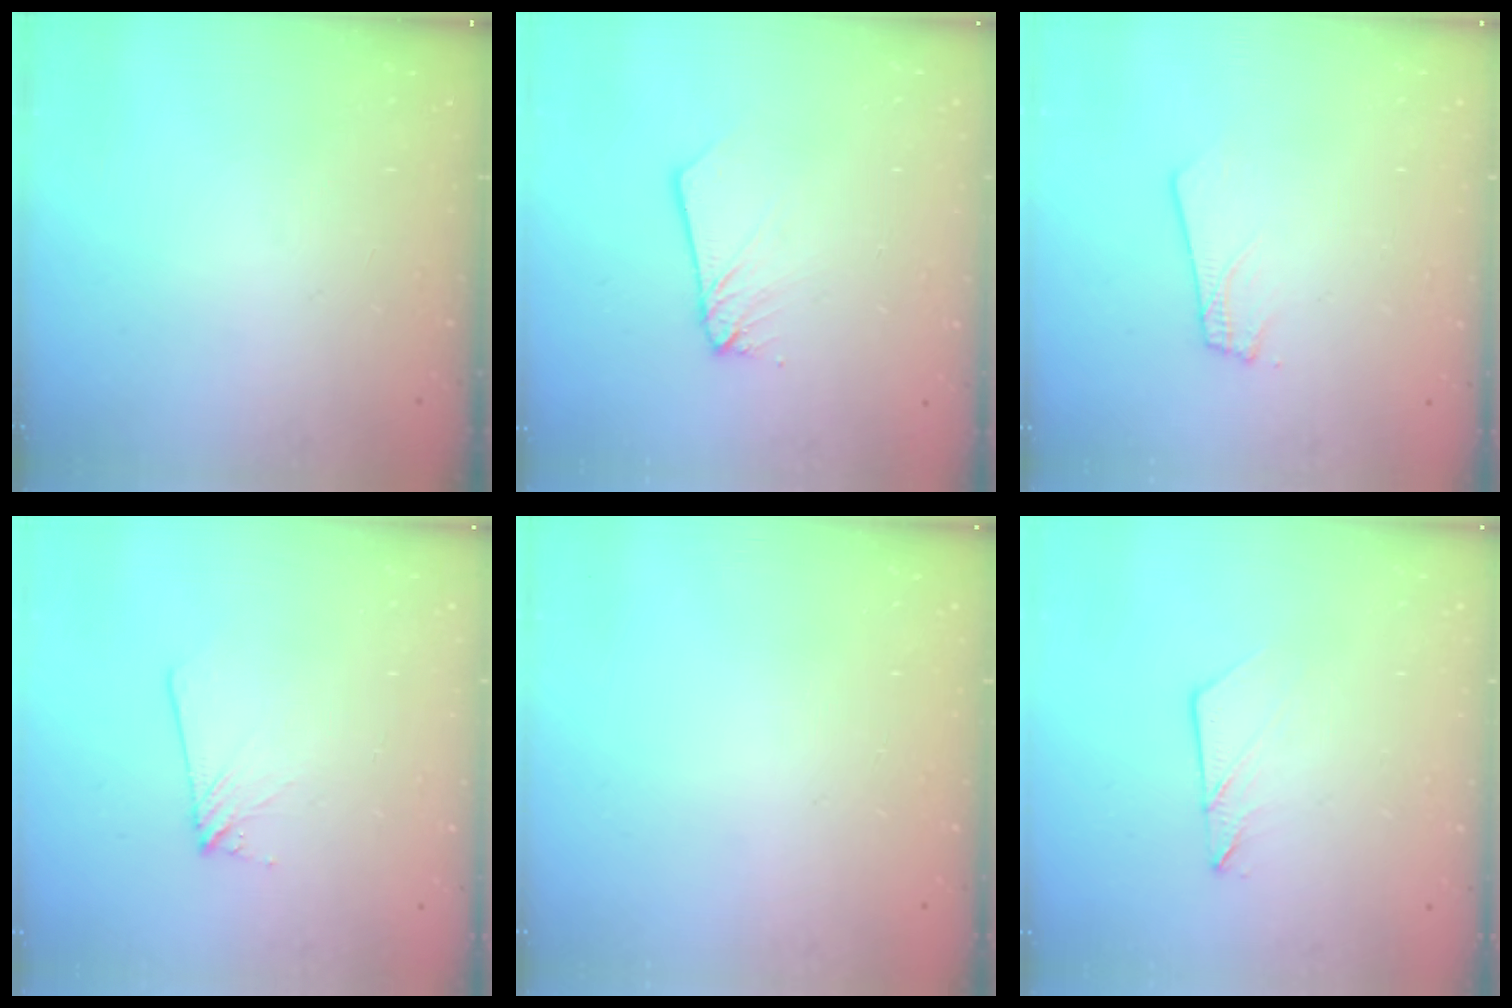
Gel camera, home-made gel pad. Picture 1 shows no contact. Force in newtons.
{"total": 2.5, "press": 2.5, "slide": 0.1}
{"total": 1.8, "press": 1.8, "slide": 0.1}
{"total": 4.3, "press": 4.2, "slide": 0.6}
{"total": 0.0}
{"total": 5.8, "press": 5.8, "slide": 0.7}